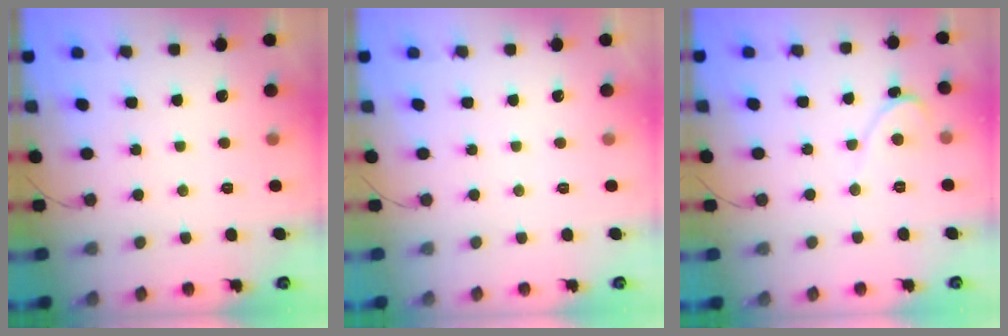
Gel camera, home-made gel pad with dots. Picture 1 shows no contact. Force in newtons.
{"total": 0.0}
{"total": 2.4, "press": 2.4, "slide": 0.2}